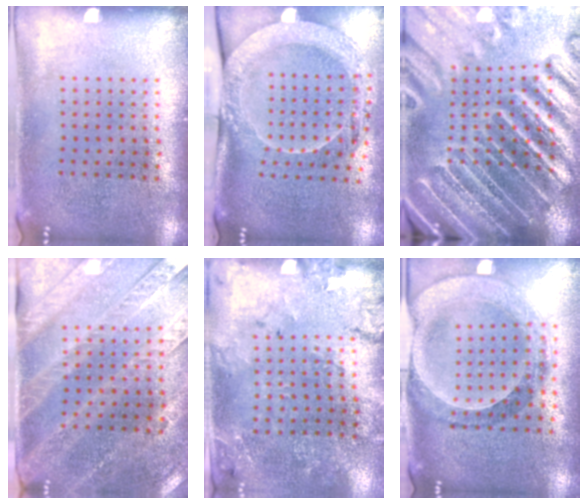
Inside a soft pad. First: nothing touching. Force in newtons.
{"total": 2.1, "press": 2.0, "slide": 0.5}
{"total": 4.2, "press": 4.0, "slide": 1.3}
{"total": 2.9, "press": 2.7, "slide": 1.1}
{"total": 1.8, "press": 1.6, "slide": 0.7}
{"total": 0.9, "press": 0.9, "slide": 0.2}